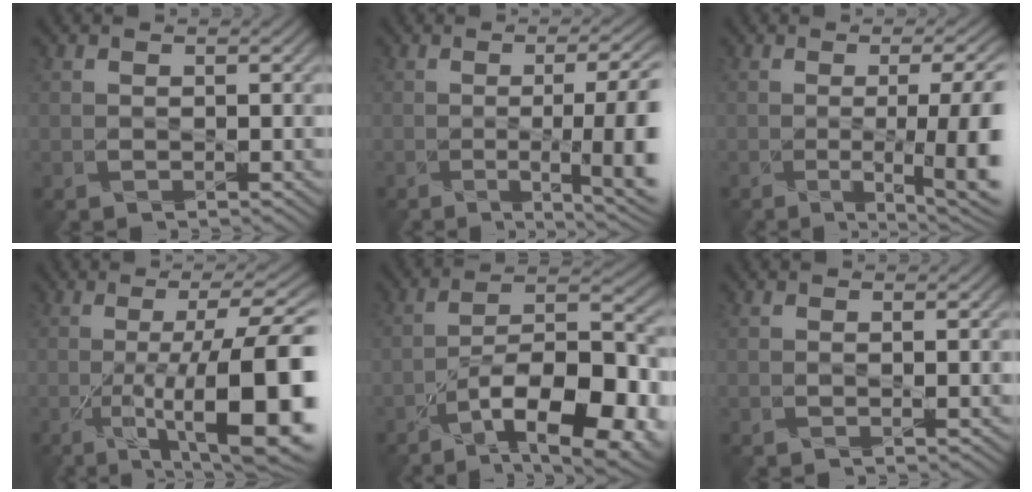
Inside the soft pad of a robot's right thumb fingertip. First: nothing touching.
{"total": 12.8, "force": [-2.7, 3.8, 11.9], "torque": [-0.128, 0.011, -0.042]}
{"total": 14.4, "force": [-3.0, 4.5, 13.3], "torque": [-0.148, 0.005, -0.041]}
{"total": 16.2, "force": [-5.0, 4.5, 14.8], "torque": [-0.209, 0.002, -0.074]}
{"total": 16.9, "force": [-10.8, 6.3, 11.4], "torque": [-0.163, -0.012, -0.158]}
{"total": 0.8, "force": [-0.1, -0.2, 0.8], "torque": [-0.021, 0.002, -0.005]}